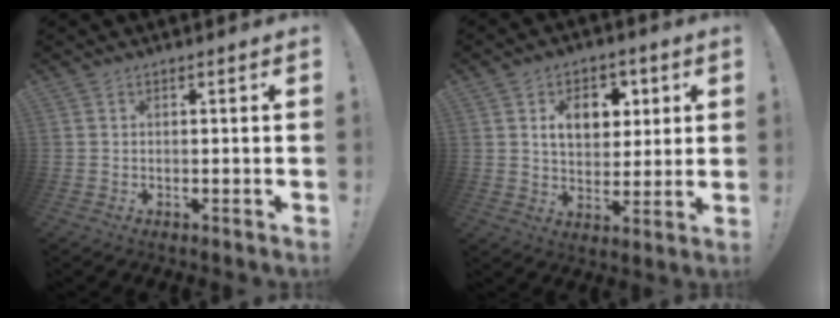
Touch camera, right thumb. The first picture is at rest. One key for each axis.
{"total": 10.4, "fx": 3.9, "fy": 7.7, "fz": 5.8, "tx": -0.082, "ty": -0.011, "tz": 0.071}